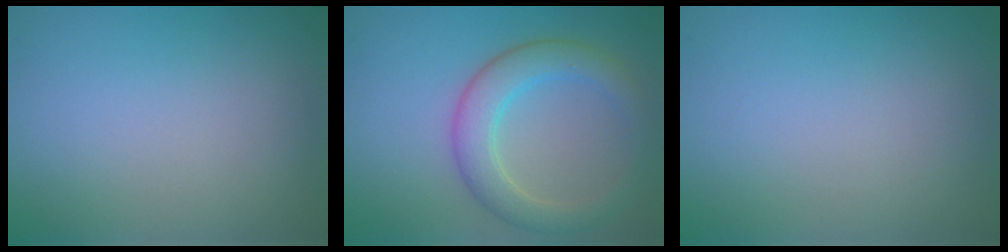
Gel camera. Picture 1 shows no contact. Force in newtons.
{"total": 4.4, "press": 4.4, "slide": 0.4}
{"total": 0.0}